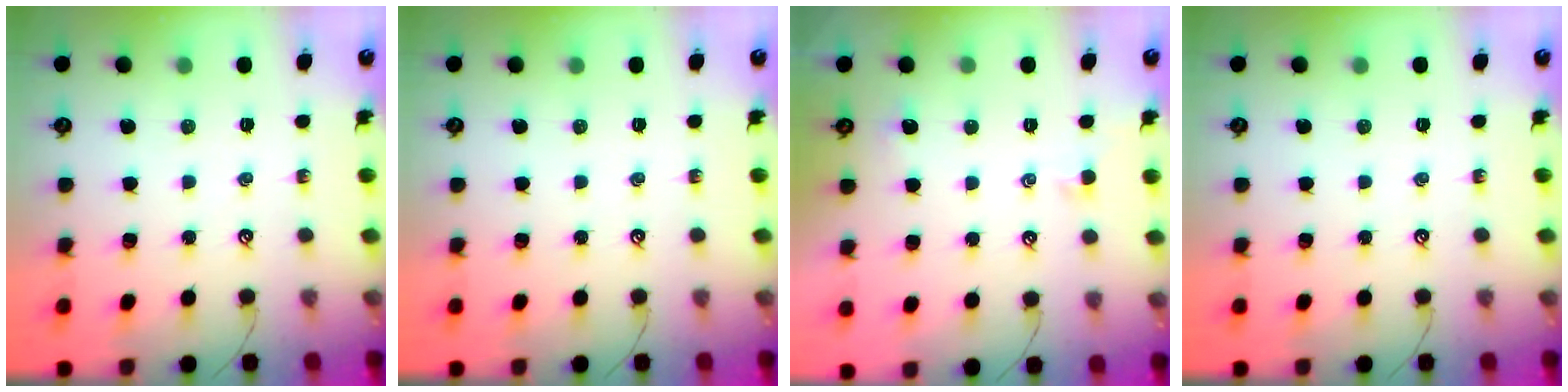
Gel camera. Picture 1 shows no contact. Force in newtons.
{"total": 0.0}
{"total": 1.4, "press": 1.3, "slide": 0.5}
{"total": 0.0}